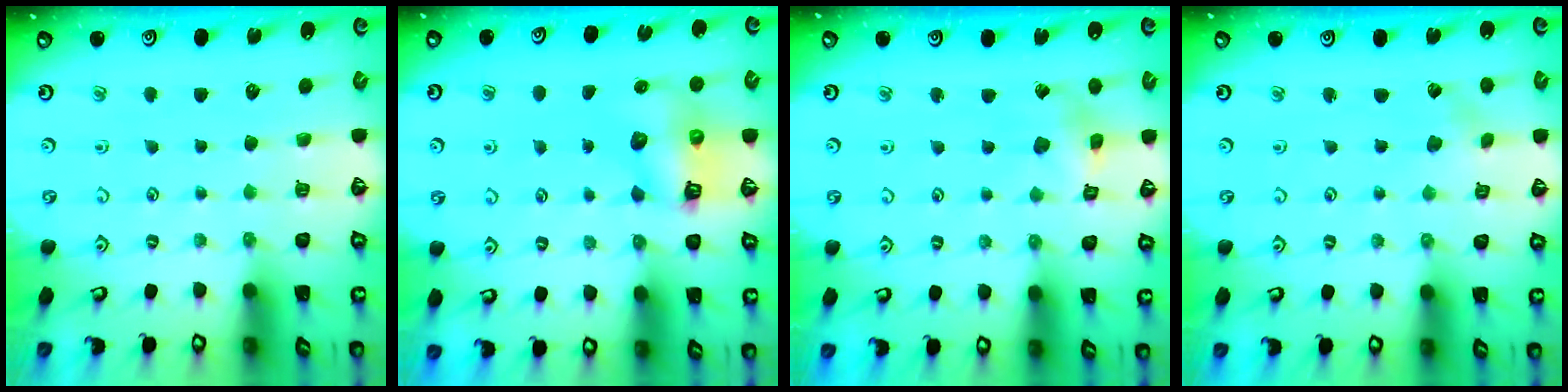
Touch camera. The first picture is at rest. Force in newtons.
{"total": 7.5, "press": 7.5, "slide": 0.9}
{"total": 5.0, "press": 5.0, "slide": 0.5}
{"total": 0.5, "press": 0.5, "slide": 0.0}